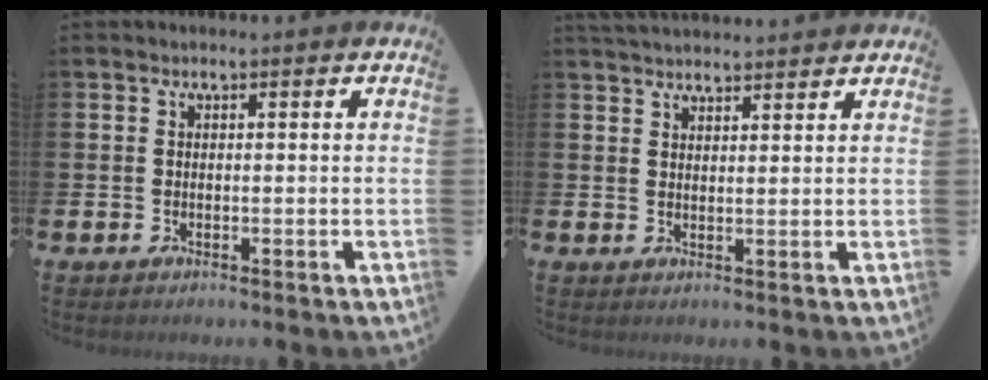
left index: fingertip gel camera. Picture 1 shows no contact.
{"total": 3.0, "force": [3.0, 0.3, 0.3], "torque": [-0.006, -0.015, 0.055]}